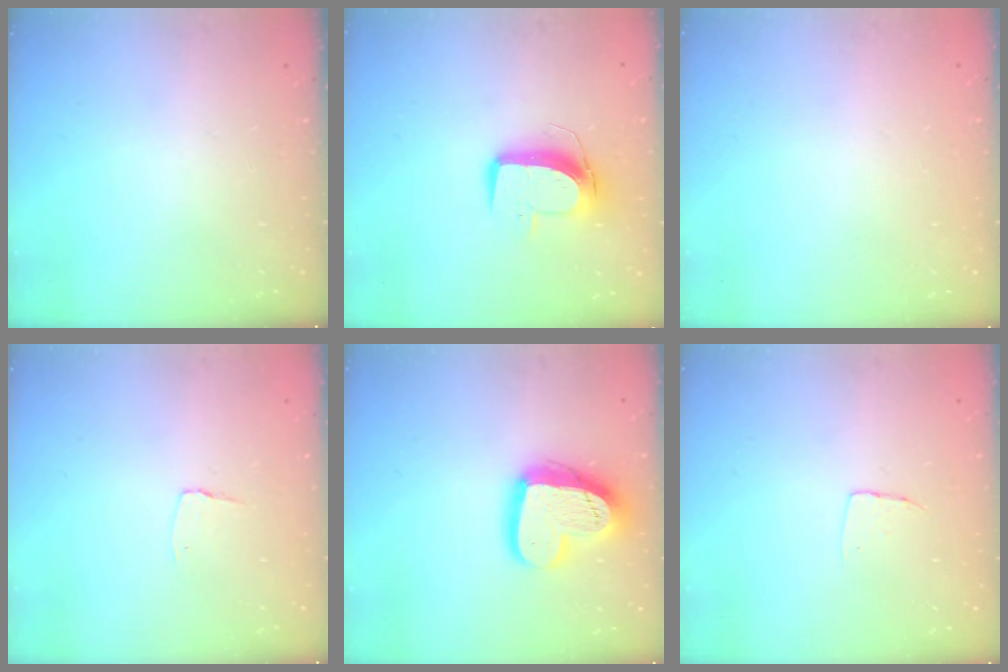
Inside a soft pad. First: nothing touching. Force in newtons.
{"total": 10.3, "press": 10.3, "slide": 0.8}
{"total": 0.0}
{"total": 3.0, "press": 3.0, "slide": 0.3}
{"total": 18.3, "press": 18.2, "slide": 1.6}
{"total": 3.7, "press": 3.7, "slide": 0.2}